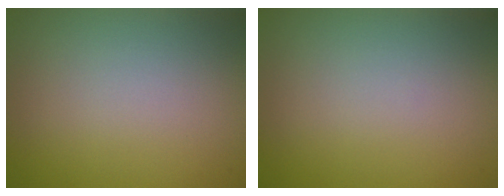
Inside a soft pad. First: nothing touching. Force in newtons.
{"total": 0.0}